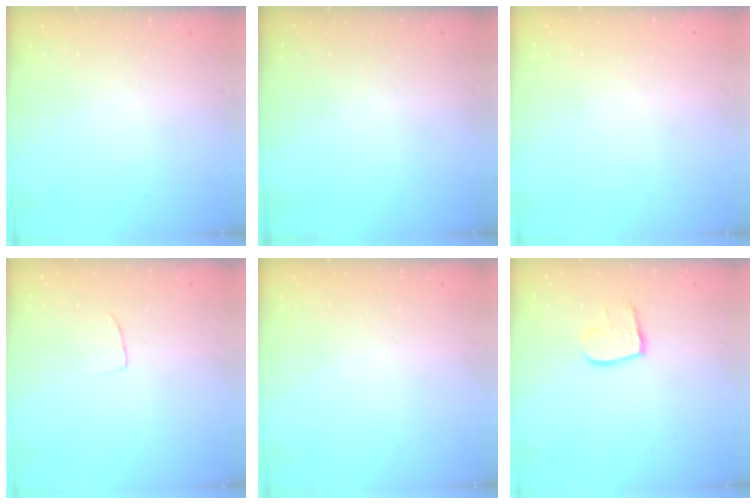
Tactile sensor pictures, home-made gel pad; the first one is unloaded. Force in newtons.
{"total": 0.0}
{"total": 0.0}
{"total": 3.8, "press": 3.7, "slide": 0.2}
{"total": 0.0}
{"total": 9.5, "press": 9.5, "slide": 0.7}